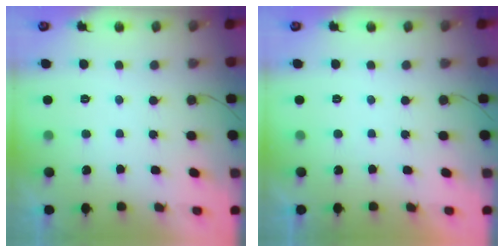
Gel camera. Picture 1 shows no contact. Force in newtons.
{"total": 1.9, "press": 1.9, "slide": 0.1}